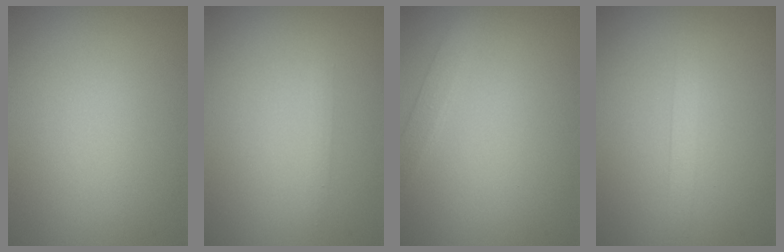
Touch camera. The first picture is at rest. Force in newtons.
{"total": 0.8, "press": 0.8, "slide": 0.1}
{"total": 1.8, "press": 1.8, "slide": 0.1}
{"total": 1.3, "press": 1.3, "slide": 0.0}